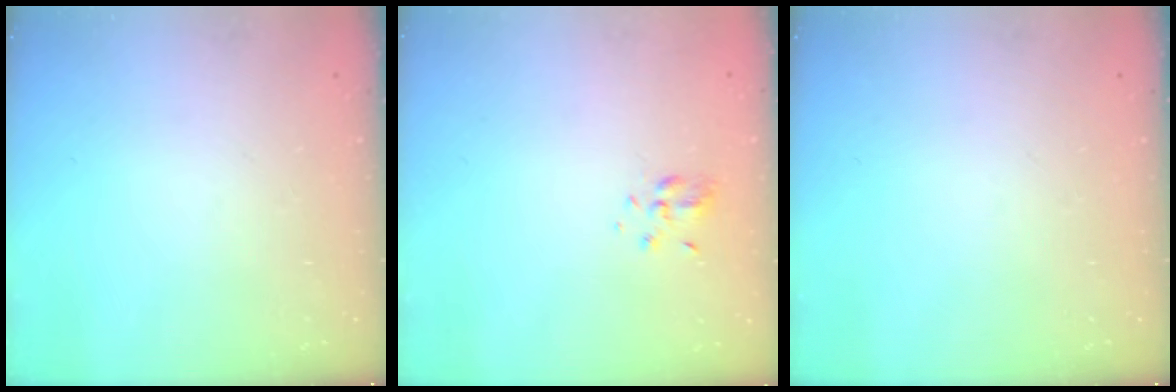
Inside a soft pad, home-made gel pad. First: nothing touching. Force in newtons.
{"total": 4.2, "press": 3.9, "slide": 1.5}
{"total": 0.0}